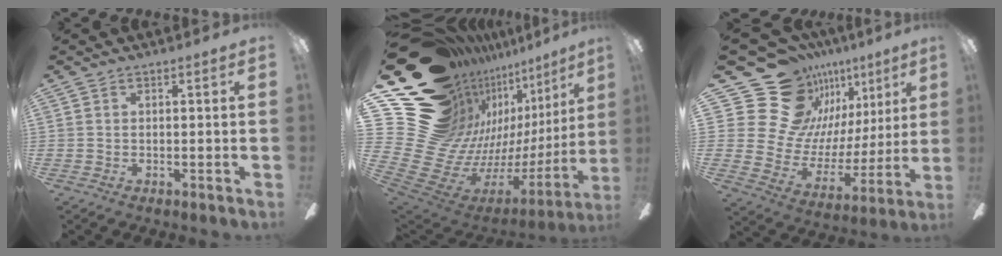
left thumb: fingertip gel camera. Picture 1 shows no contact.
{"total": 24.6, "force": [11.5, 16.0, 14.8], "torque": [-0.265, -0.147, 0.284]}
{"total": 22.7, "force": [14.6, 14.9, 9.0], "torque": [-0.175, -0.103, 0.293]}